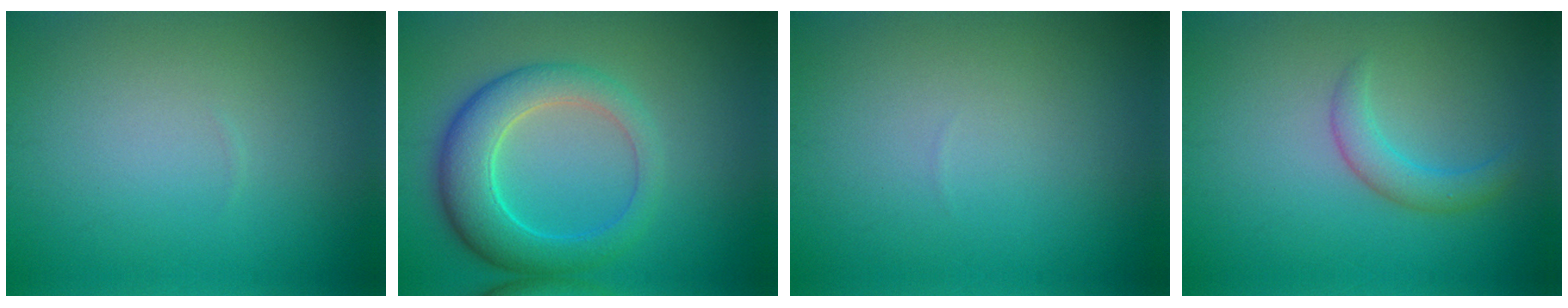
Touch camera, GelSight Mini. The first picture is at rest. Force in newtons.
{"total": 5.8, "press": 5.8, "slide": 0.5}
{"total": 0.0}
{"total": 2.4, "press": 2.4, "slide": 0.0}